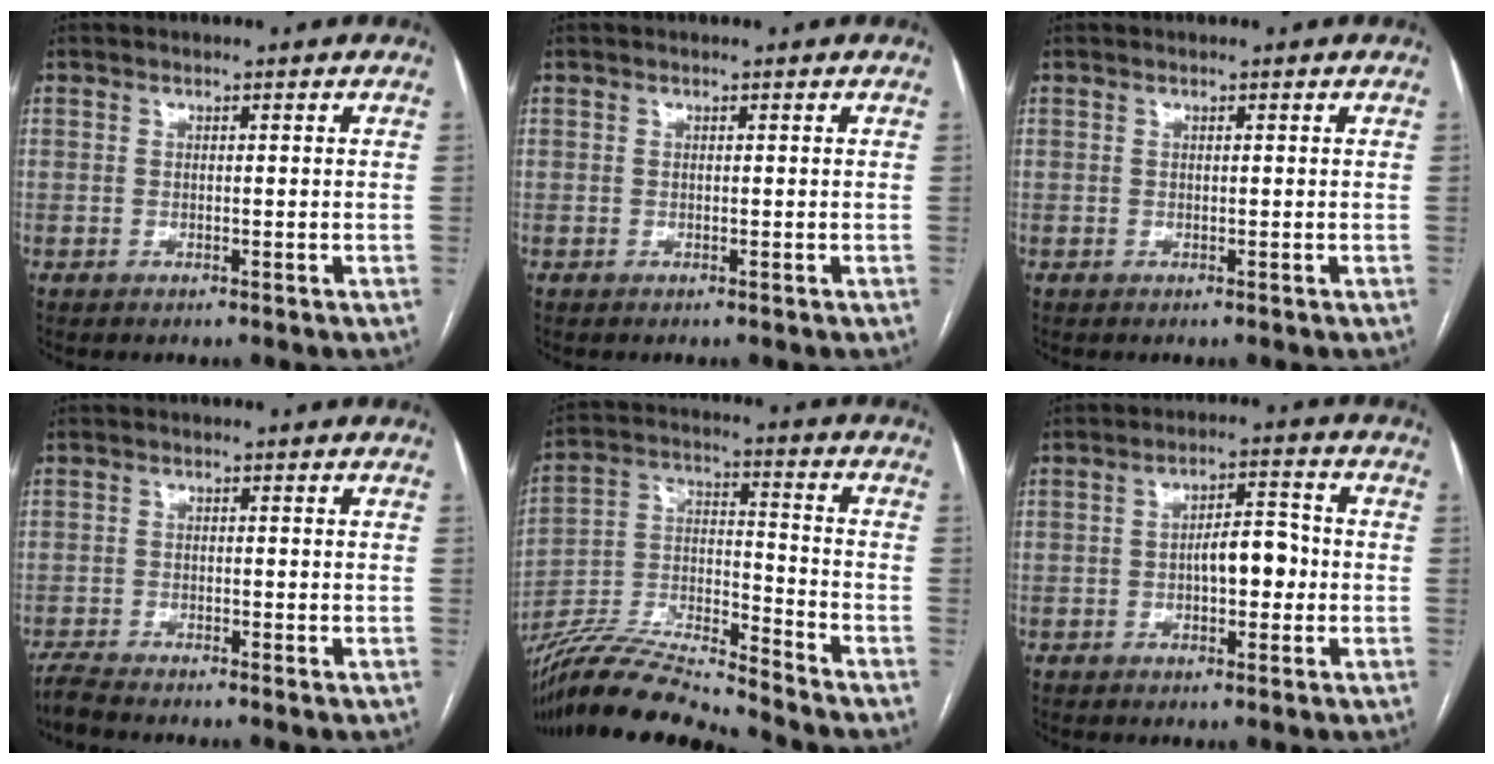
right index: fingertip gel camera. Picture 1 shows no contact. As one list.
[{"total": 0.0}, {"total": 0.0}, {"total": 2.1, "force": [-2.1, -0.2, 0.3], "torque": [-0.014, -0.013, -0.042]}, {"total": 15.0, "force": [-14.3, -0.2, 4.6], "torque": [-0.086, 0.016, -0.269]}, {"total": 5.6, "force": [-0.9, 2.3, 5.1], "torque": [-0.080, 0.017, -0.014]}]